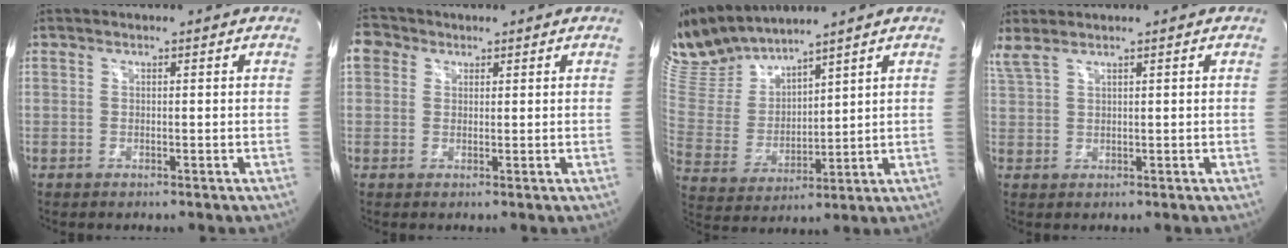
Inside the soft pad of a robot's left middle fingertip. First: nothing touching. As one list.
[{"total": 3.8, "force": [1.7, 3.2, 1.1], "torque": [-0.027, 0.018, 0.031]}, {"total": 12.0, "force": [11.5, 1.3, 3.4], "torque": [-0.088, 0.002, 0.249]}, {"total": 2.6, "force": [2.3, 0.1, 1.2], "torque": [-0.042, 0.016, 0.059]}]